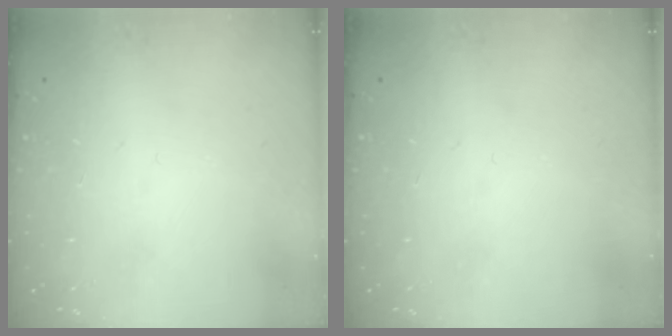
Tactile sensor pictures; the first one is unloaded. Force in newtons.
{"total": 0.0}